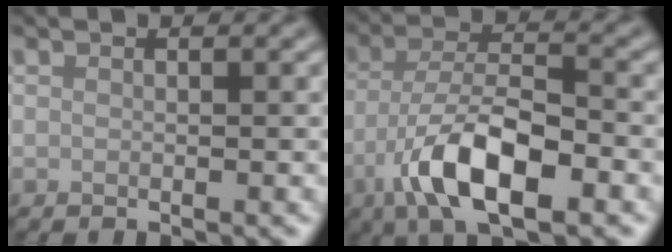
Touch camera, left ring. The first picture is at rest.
{"total": 8.8, "force": [-4.4, 3.2, 6.9], "torque": [-0.129, 0.009, -0.086]}